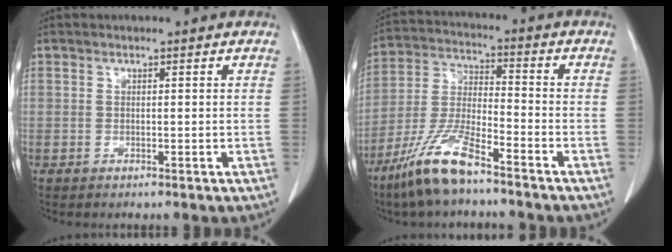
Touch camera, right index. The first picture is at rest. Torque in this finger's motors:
{"motor_torque": [1.02, -1.12, 0.57, 0.18]}